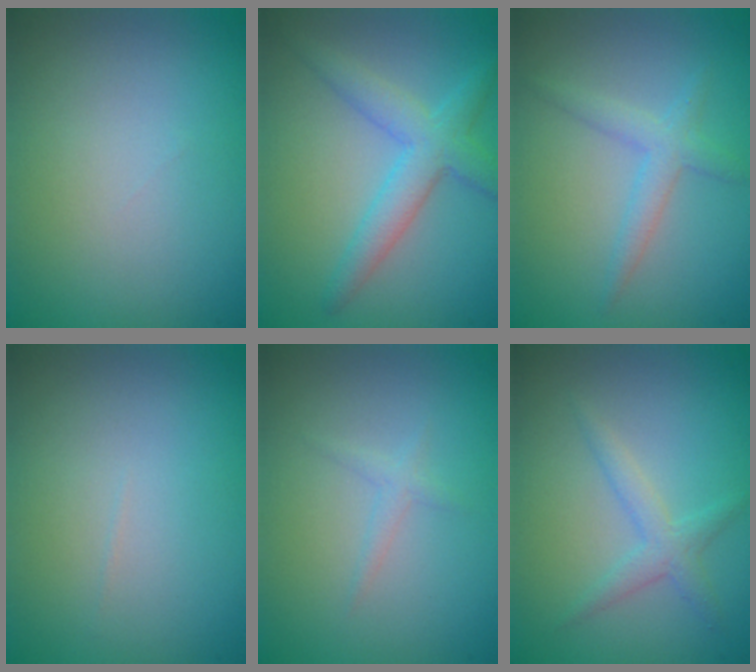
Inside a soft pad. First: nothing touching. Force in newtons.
{"total": 3.9, "press": 3.9, "slide": 0.2}
{"total": 2.2, "press": 2.2, "slide": 0.2}
{"total": 0.0}
{"total": 0.9, "press": 0.9, "slide": 0.0}
{"total": 2.0, "press": 2.0, "slide": 0.1}